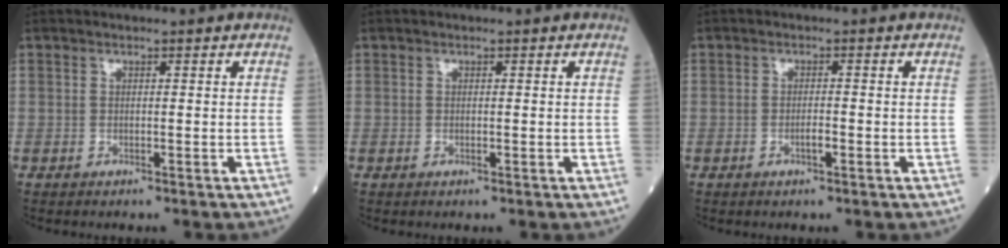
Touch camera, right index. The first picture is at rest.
{"total": 0.0}
{"total": 1.5, "force": [-0.6, 0.2, 1.3], "torque": [-0.025, 0.000, -0.011]}